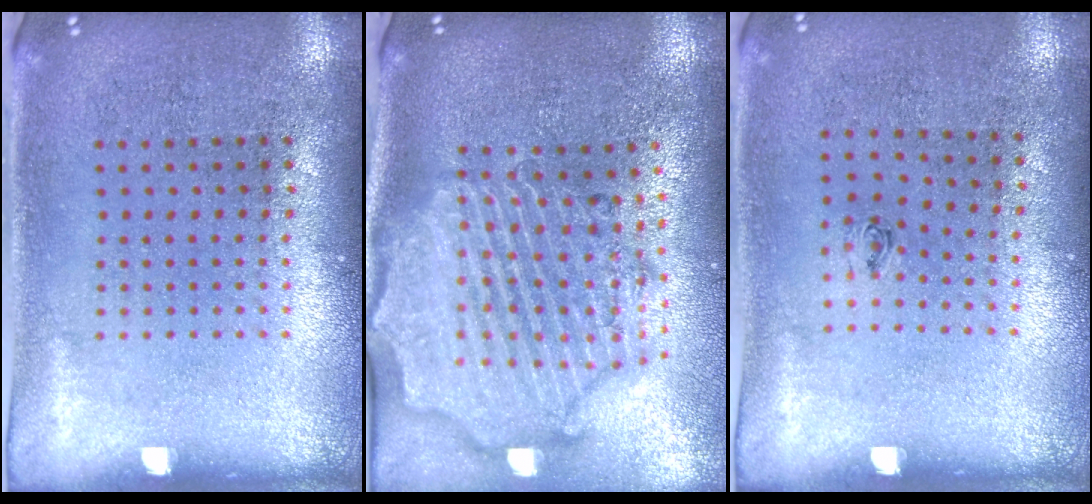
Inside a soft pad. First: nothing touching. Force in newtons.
{"total": 3.2, "press": 2.8, "slide": 1.6}
{"total": 0.5, "press": 0.1, "slide": 0.5}